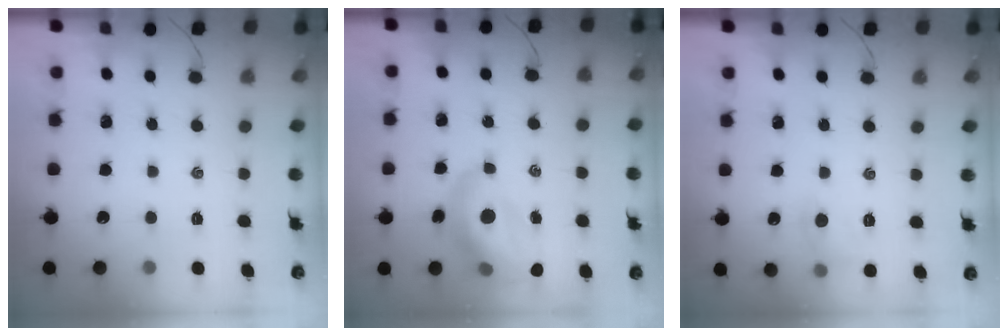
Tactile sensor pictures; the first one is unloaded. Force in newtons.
{"total": 12.8, "press": 12.3, "slide": 3.6}
{"total": 6.9, "press": 6.7, "slide": 1.6}